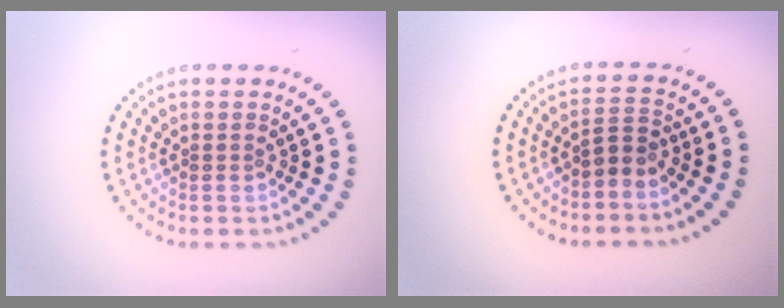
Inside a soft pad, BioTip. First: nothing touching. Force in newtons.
{"total": 1.8, "press": 1.3, "slide": 1.3}